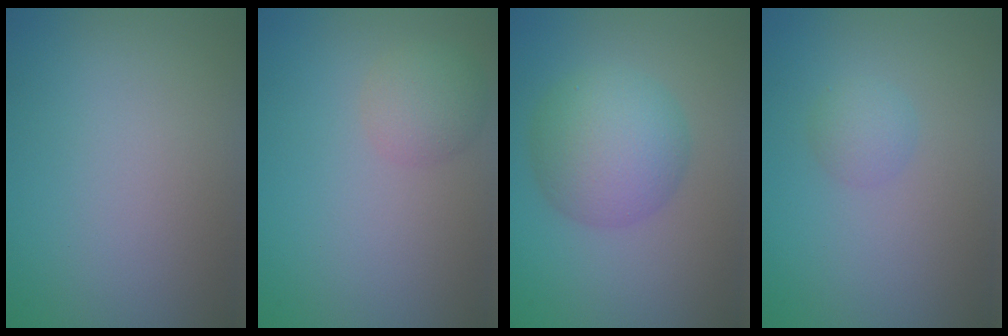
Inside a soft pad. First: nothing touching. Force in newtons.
{"total": 2.6, "press": 2.6, "slide": 0.1}
{"total": 6.0, "press": 6.0, "slide": 0.1}
{"total": 1.5, "press": 1.5, "slide": 0.1}